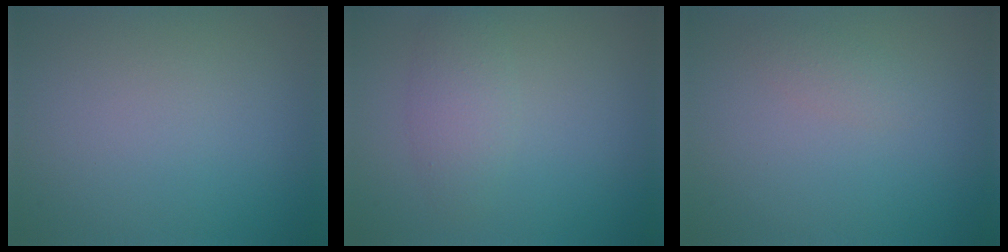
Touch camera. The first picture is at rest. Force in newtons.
{"total": 2.4, "press": 2.4, "slide": 0.0}
{"total": 1.0, "press": 1.0, "slide": 0.0}